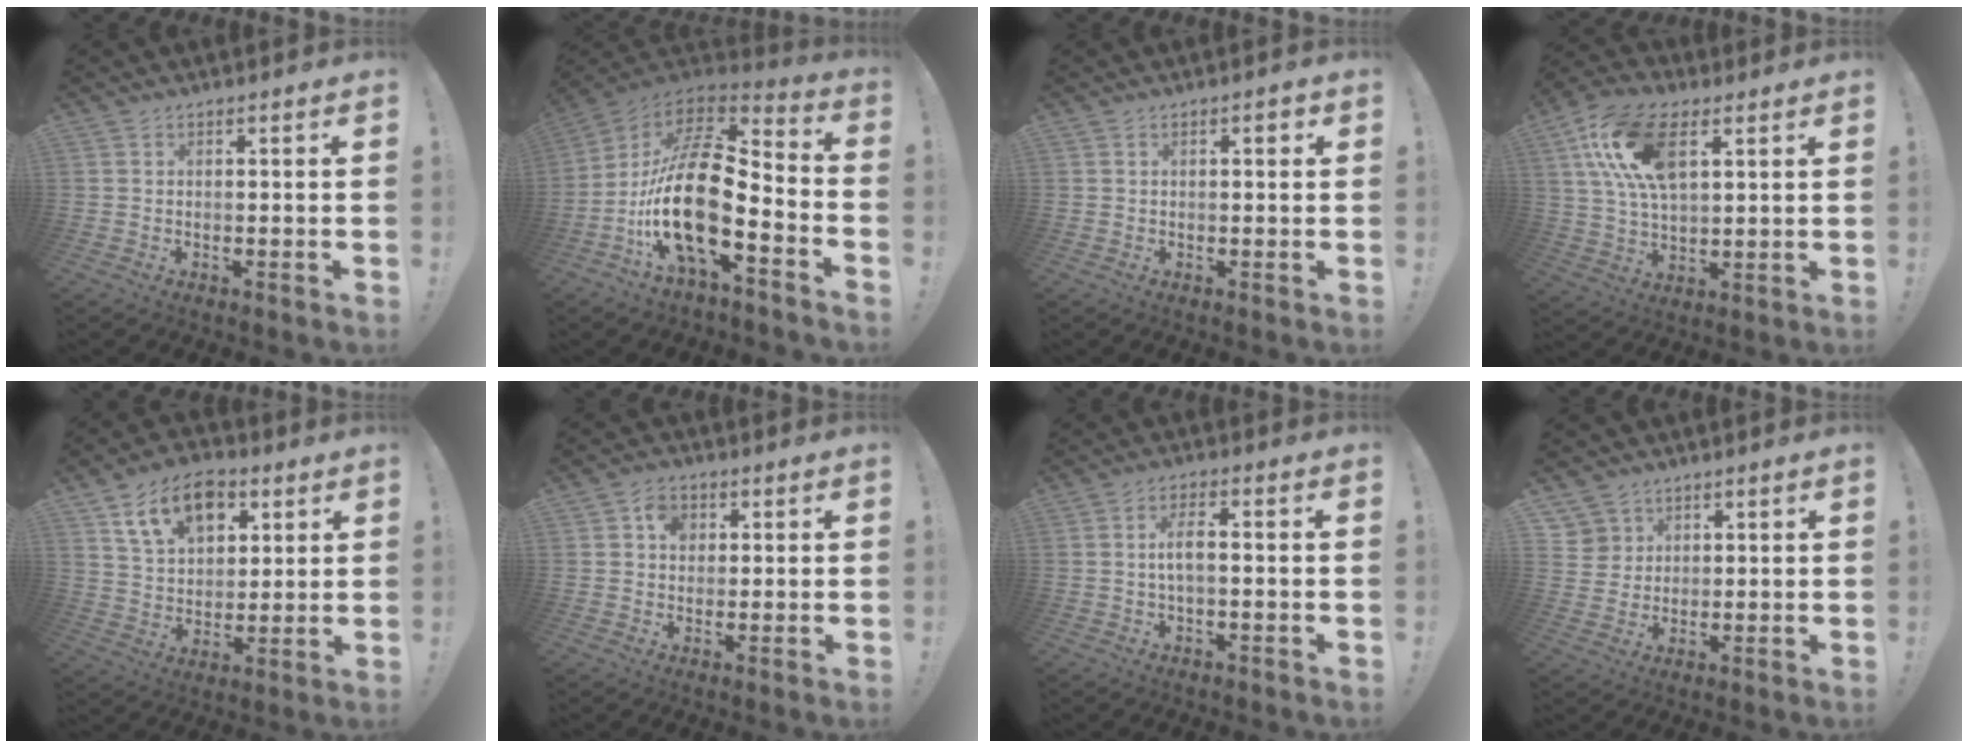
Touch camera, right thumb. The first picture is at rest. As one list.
[{"total": 22.2, "force": [-5.4, 8.3, 19.9], "torque": [-0.407, 0.016, -0.096]}, {"total": 1.4, "force": [0.5, 0.4, 1.2], "torque": [-0.010, -0.003, 0.005]}, {"total": 17.5, "force": [6.9, 9.6, 13.0], "torque": [-0.243, -0.009, 0.123]}, {"total": 15.2, "force": [7.7, 10.0, 8.5], "torque": [-0.129, -0.024, 0.142]}, {"total": 5.3, "force": [1.5, 4.3, 2.7], "torque": [-0.028, -0.001, 0.023]}, {"total": 4.8, "force": [-0.3, 1.3, 4.6], "torque": [-0.080, -0.001, -0.008]}, {"total": 5.4, "force": [3.3, 4.3, -0.1], "torque": [0.004, -0.026, 0.064]}]